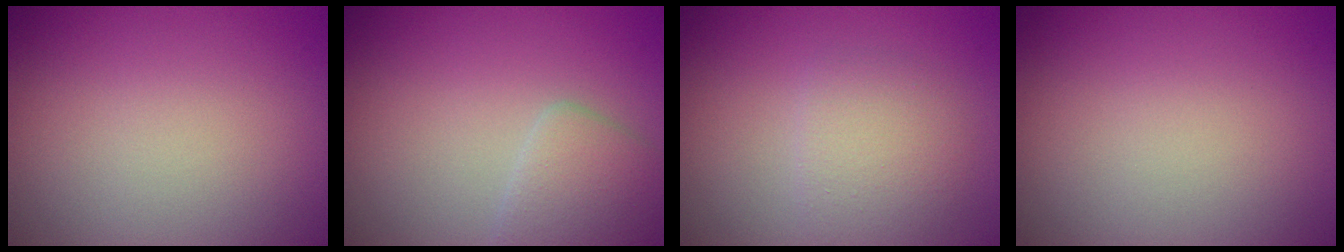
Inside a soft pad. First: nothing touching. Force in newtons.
{"total": 2.9, "press": 2.9, "slide": 0.1}
{"total": 3.3, "press": 3.3, "slide": 0.2}
{"total": 0.0}